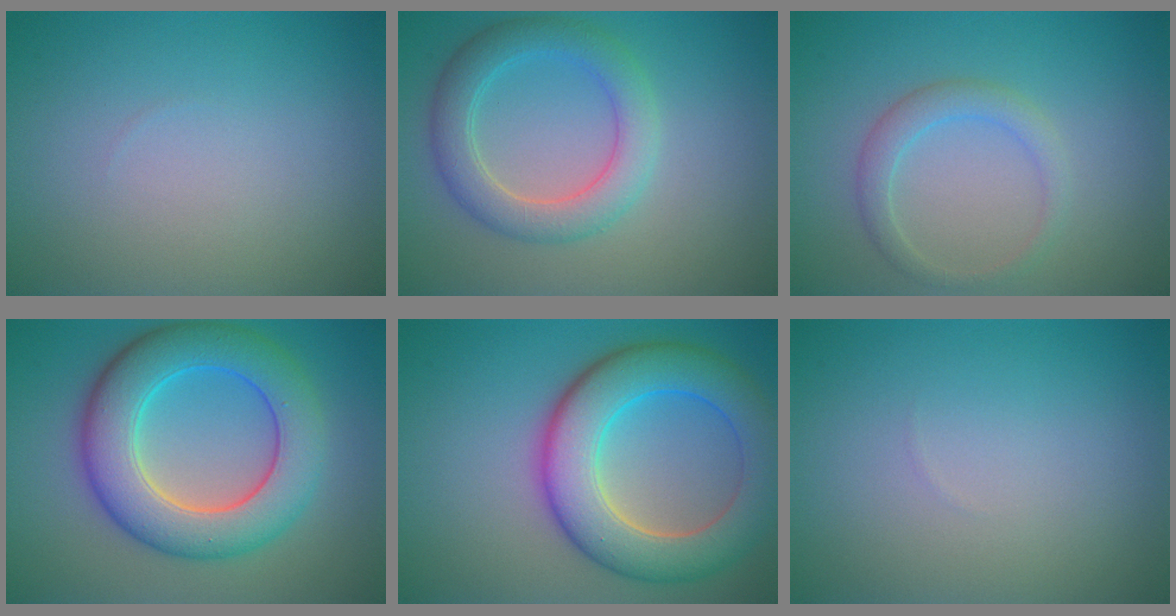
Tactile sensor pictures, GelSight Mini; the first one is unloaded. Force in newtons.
{"total": 4.5, "press": 4.4, "slide": 0.4}
{"total": 2.2, "press": 2.2, "slide": 0.2}
{"total": 8.8, "press": 8.8, "slide": 0.1}
{"total": 8.8, "press": 8.8, "slide": 0.4}
{"total": 0.0}